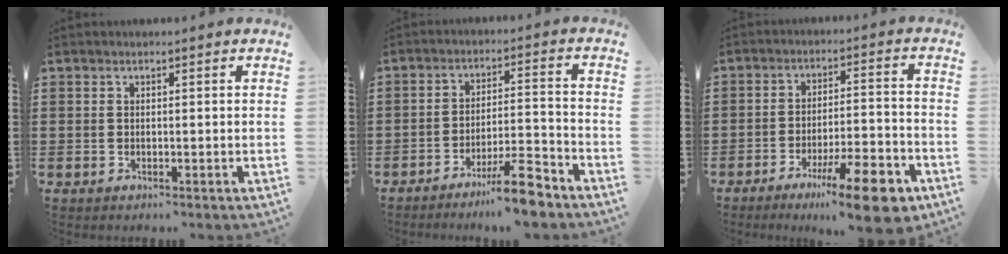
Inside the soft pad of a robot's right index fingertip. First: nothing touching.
{"total": 8.0, "force": [-6.6, 0.6, 4.5], "torque": [-0.065, 0.011, -0.119]}
{"total": 11.5, "force": [-7.6, 2.1, 8.3], "torque": [-0.127, 0.017, -0.133]}